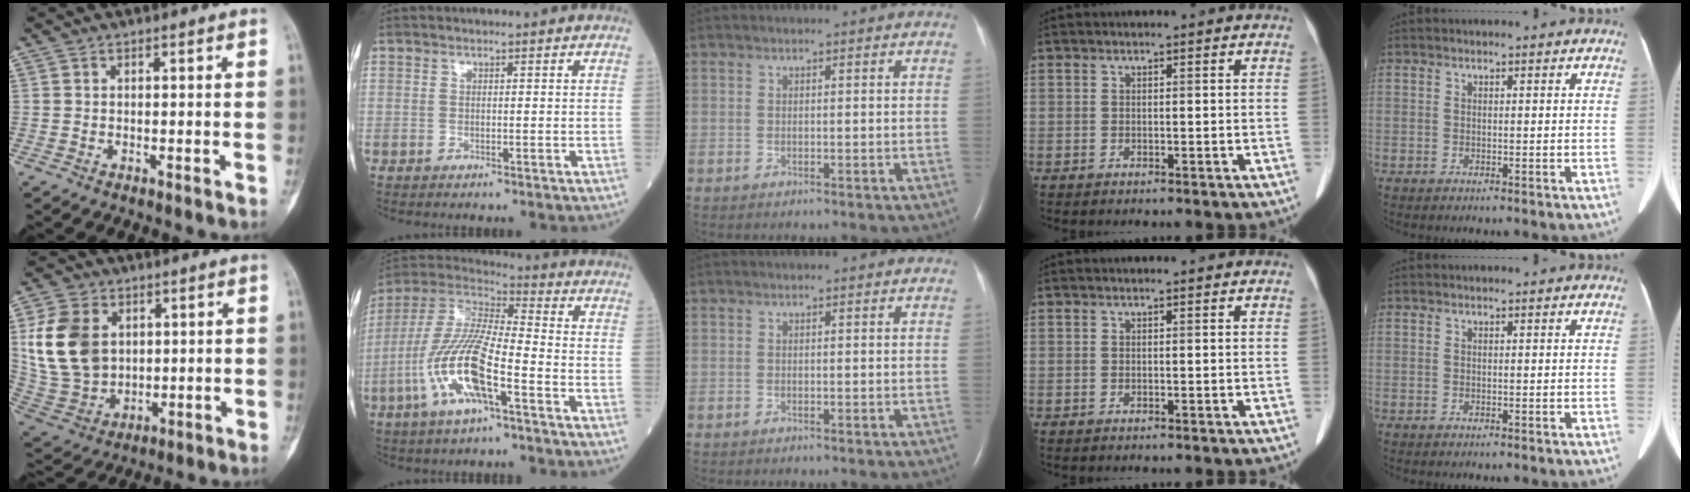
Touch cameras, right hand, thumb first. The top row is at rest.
{"thumb": {"total": 15.6, "force": [3.5, 11.8, 9.6], "torque": [-0.170, -0.008, 0.082]}, "index": {"total": 14.4, "force": [-5.2, 2.8, 13.1], "torque": [-0.280, -0.004, -0.104]}}